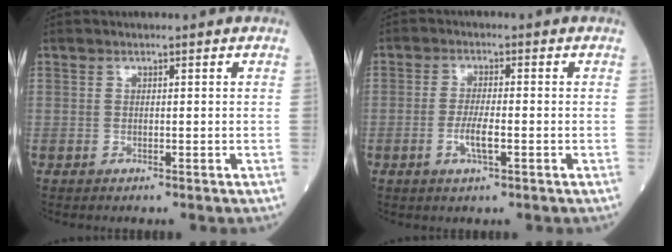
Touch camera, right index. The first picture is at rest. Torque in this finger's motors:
{"motor_torque": [0.05, -0.05, 0.03, 0.02]}